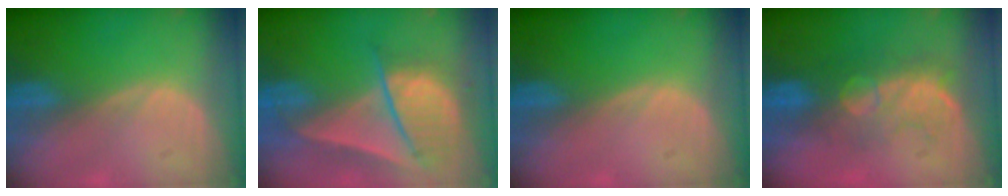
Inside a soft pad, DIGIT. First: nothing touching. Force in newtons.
{"total": 9.1, "press": 7.9, "slide": 4.5}
{"total": 0.0}
{"total": 8.1, "press": 7.7, "slide": 2.3}